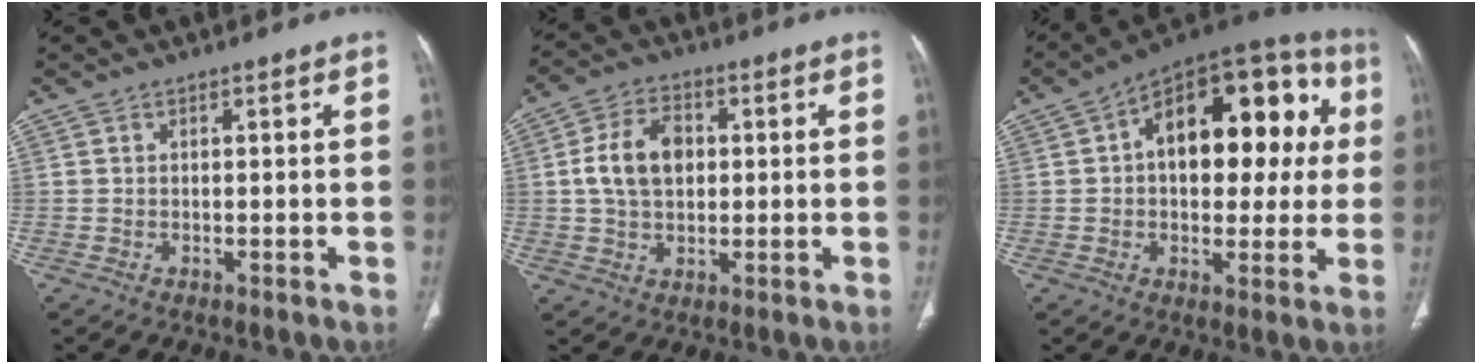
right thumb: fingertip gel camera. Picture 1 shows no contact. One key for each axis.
{"total": 9.8, "fx": 1.1, "fy": 6.7, "fz": 7.1, "tx": -0.117, "ty": 0.009, "tz": 0.020}
{"total": 23.6, "fx": 4.2, "fy": 12.9, "fz": 19.3, "tx": -0.228, "ty": 0.037, "tz": 0.051}